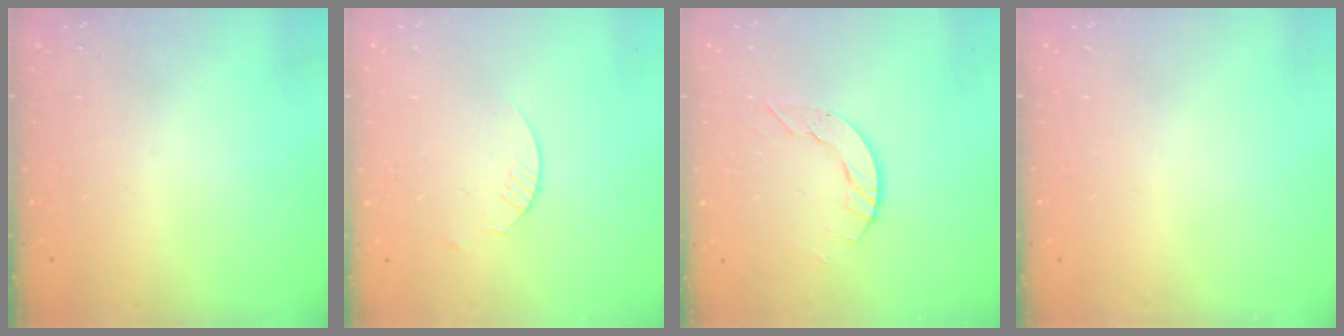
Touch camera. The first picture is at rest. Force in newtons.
{"total": 1.8, "press": 1.8, "slide": 0.2}
{"total": 5.5, "press": 5.5, "slide": 0.2}
{"total": 0.0}